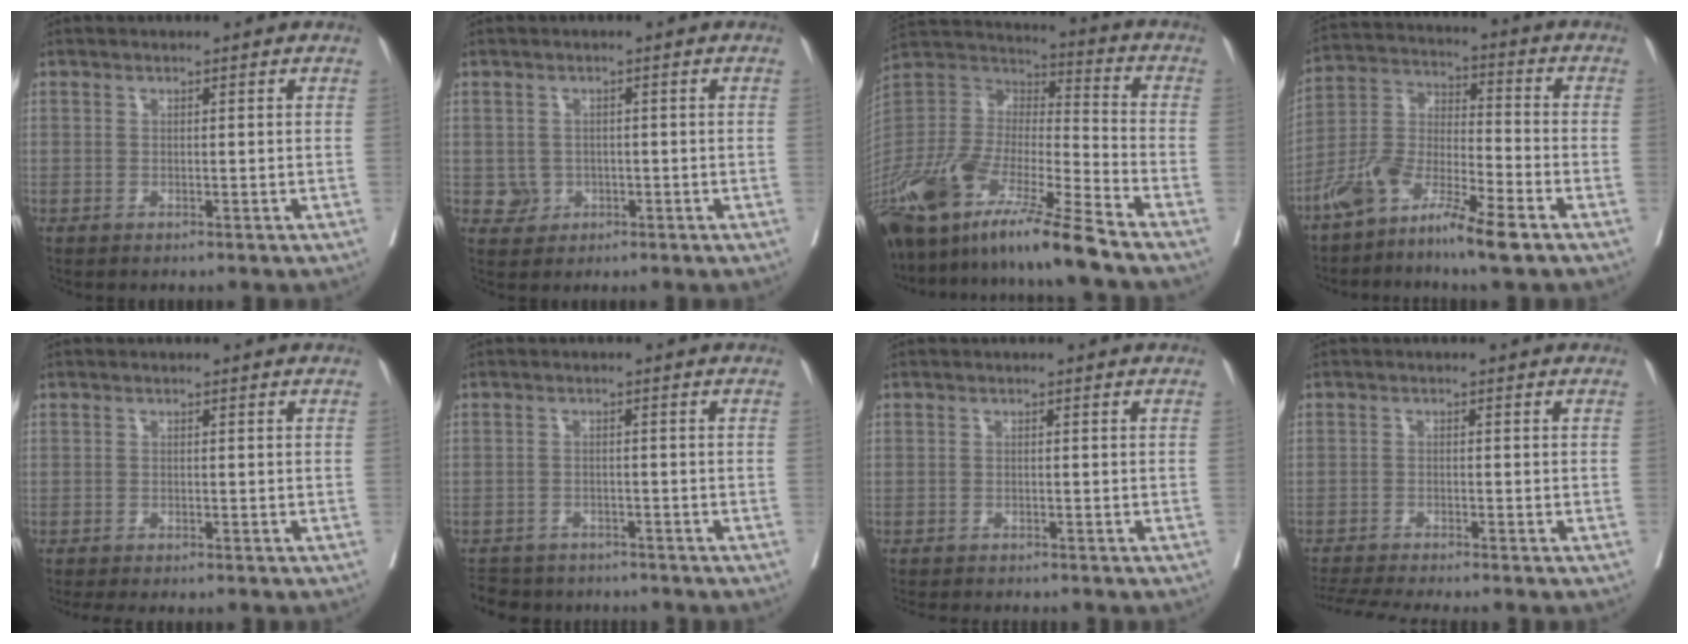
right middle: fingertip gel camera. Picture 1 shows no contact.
{"total": 2.5, "force": [-0.6, 2.4, 0.5], "torque": [-0.001, 0.006, -0.004]}
{"total": 22.6, "force": [-16.5, 1.5, 15.3], "torque": [-0.329, -0.049, -0.316]}
{"total": 11.1, "force": [-7.6, 1.6, 7.8], "torque": [-0.166, -0.005, -0.152]}
{"total": 3.5, "force": [-3.0, 0.7, 1.7], "torque": [-0.019, -0.009, -0.043]}
{"total": 8.1, "force": [-7.2, 3.3, 1.5], "torque": [-0.031, 0.000, -0.096]}
{"total": 5.4, "force": [-4.9, 1.0, 2.1], "torque": [-0.027, -0.009, -0.069]}
{"total": 7.5, "force": [-6.8, -0.7, 3.1], "torque": [-0.043, -0.016, -0.110]}